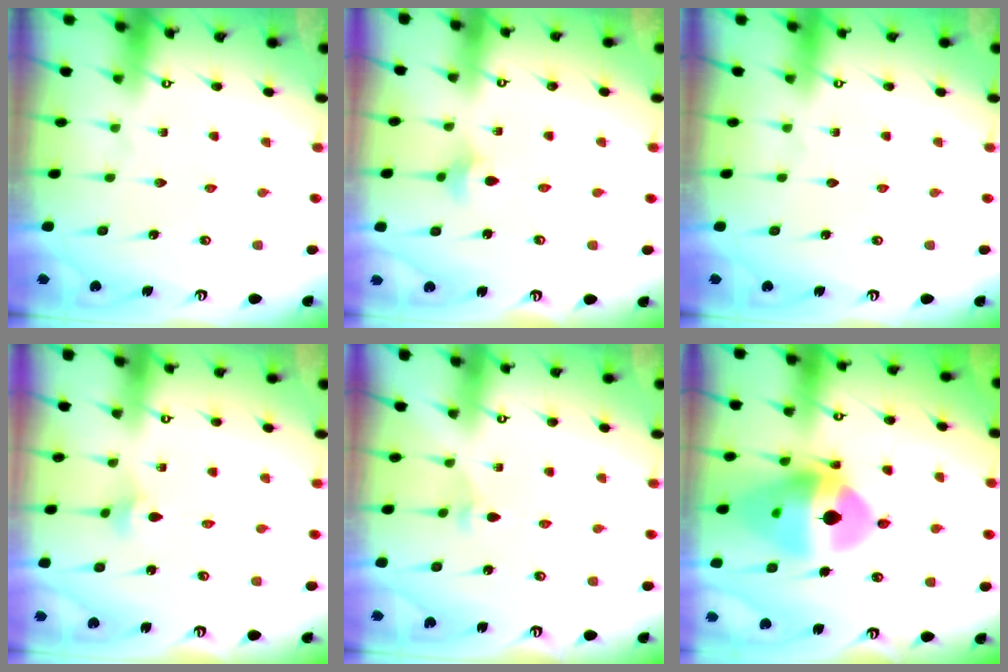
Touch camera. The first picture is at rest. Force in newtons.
{"total": 3.9, "press": 3.8, "slide": 0.9}
{"total": 0.0}
{"total": 2.7, "press": 2.6, "slide": 0.5}
{"total": 2.5, "press": 2.5, "slide": 0.6}
{"total": 18.3, "press": 18.2, "slide": 1.9}